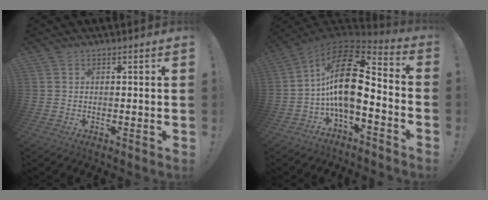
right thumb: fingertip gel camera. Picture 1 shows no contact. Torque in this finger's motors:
{"motor_torque": [2.39, 2.62, 1.52, -1.25, 0.61]}